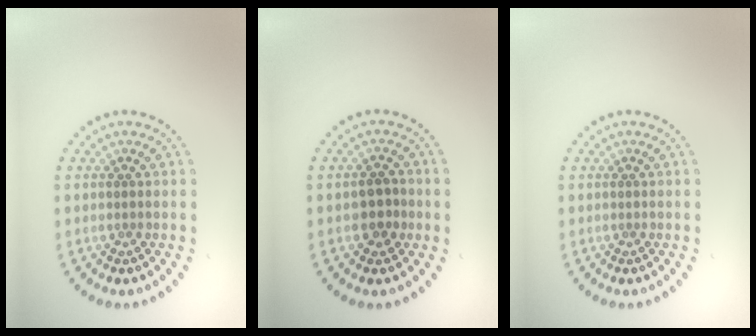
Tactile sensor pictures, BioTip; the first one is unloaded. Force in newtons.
{"total": 1.8, "press": 1.7, "slide": 0.5}
{"total": 0.0}